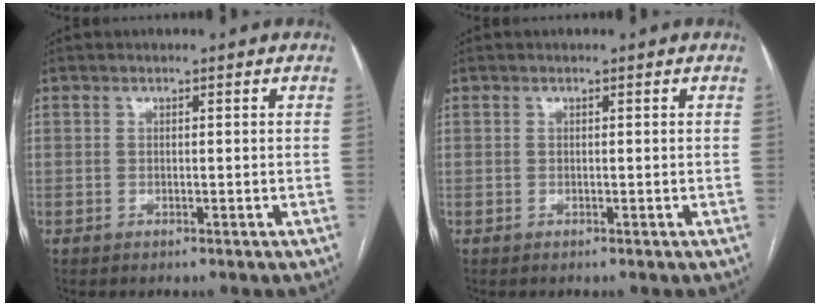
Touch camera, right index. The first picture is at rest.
{"total": 0.0}